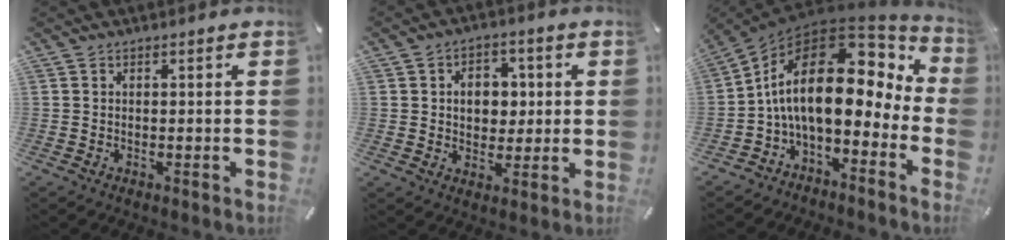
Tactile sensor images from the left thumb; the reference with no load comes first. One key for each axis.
{"total": 7.7, "fx": 0.7, "fy": 6.2, "fz": 4.4, "tx": -0.057, "ty": 0.002, "tz": 0.006}
{"total": 18.6, "fx": 2.1, "fy": 9.5, "fz": 15.8, "tx": -0.304, "ty": -0.024, "tz": 0.032}